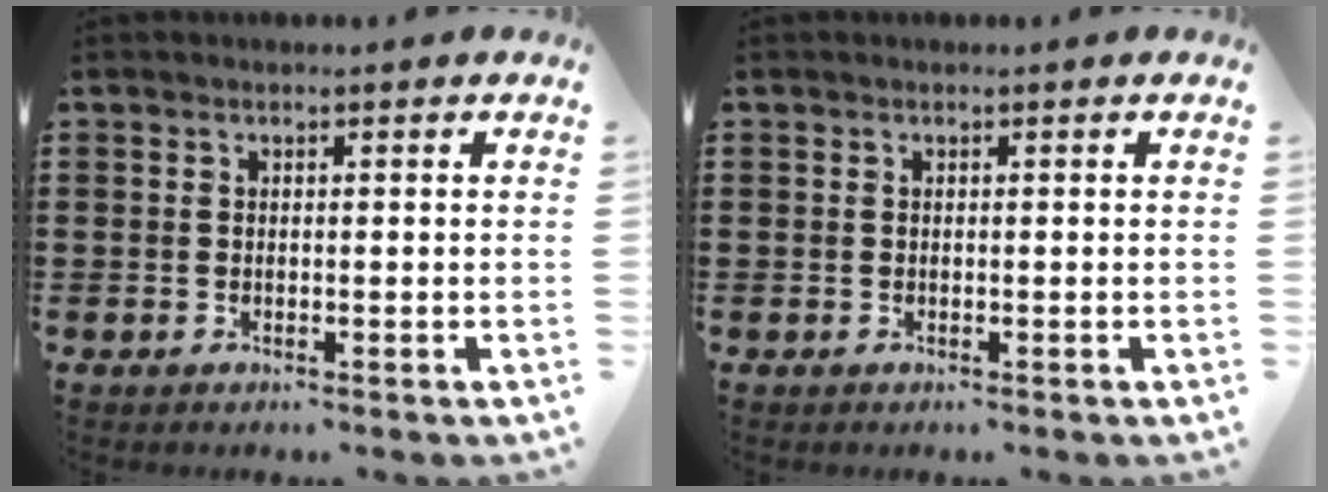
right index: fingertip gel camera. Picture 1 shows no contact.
{"total": 0.0}